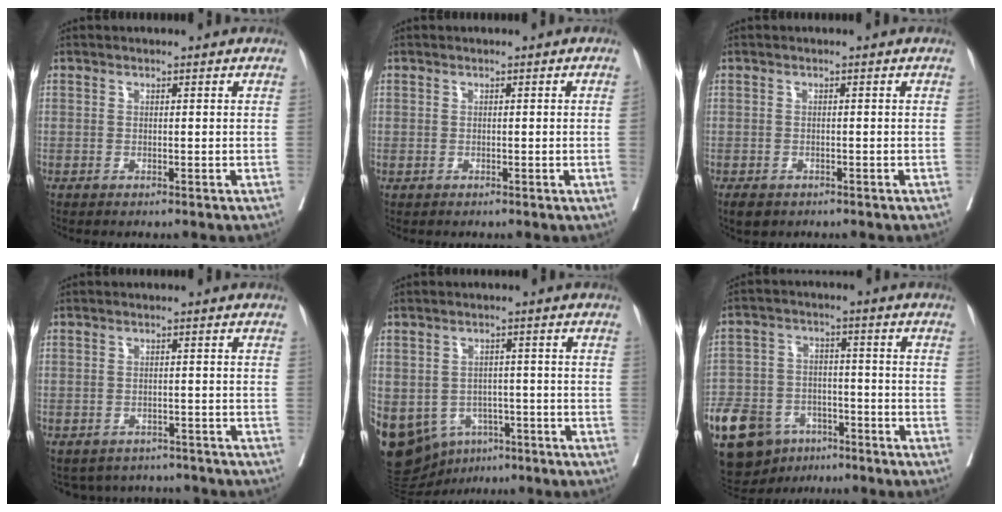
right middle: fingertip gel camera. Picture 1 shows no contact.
{"total": 0.8, "force": [0.1, -0.6, 0.5], "torque": [-0.006, 0.000, 0.000]}
{"total": 3.2, "force": [-2.3, 1.8, 1.2], "torque": [-0.017, -0.004, -0.031]}
{"total": 6.5, "force": [-6.0, 2.5, -0.1], "torque": [0.009, 0.018, -0.072]}
{"total": 23.7, "force": [-10.6, 18.3, 10.8], "torque": [-0.341, -0.011, -0.146]}
{"total": 18.5, "force": [-11.3, 11.6, 8.9], "torque": [-0.231, -0.001, -0.188]}